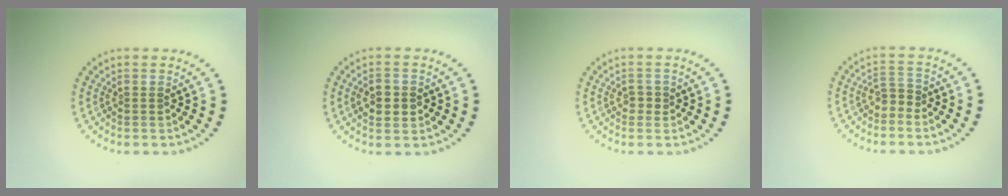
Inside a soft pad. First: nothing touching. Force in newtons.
{"total": 3.0, "press": 3.0, "slide": 0.1}
{"total": 1.0, "press": 1.0, "slide": 0.1}
{"total": 1.5, "press": 1.0, "slide": 1.1}